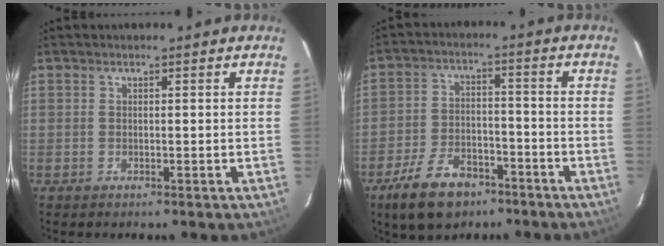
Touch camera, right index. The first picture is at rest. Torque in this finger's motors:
{"motor_torque": [0.16, -0.10, -0.15, -0.13]}